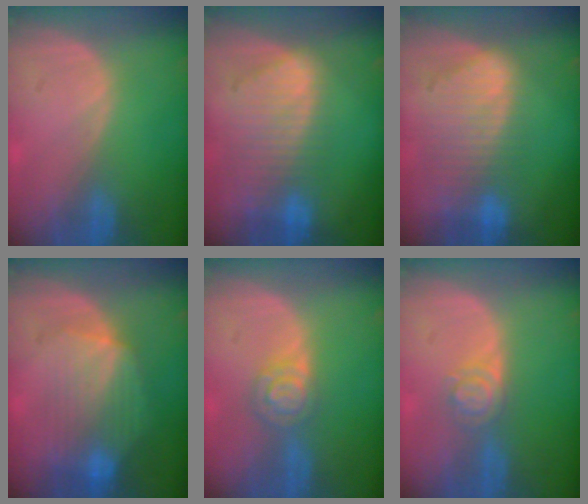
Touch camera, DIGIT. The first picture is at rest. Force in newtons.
{"total": 9.5, "press": 8.2, "slide": 4.6}
{"total": 9.3, "press": 8.2, "slide": 4.5}
{"total": 8.9, "press": 8.0, "slide": 3.8}
{"total": 4.6, "press": 4.2, "slide": 2.1}
{"total": 3.9, "press": 3.6, "slide": 1.6}